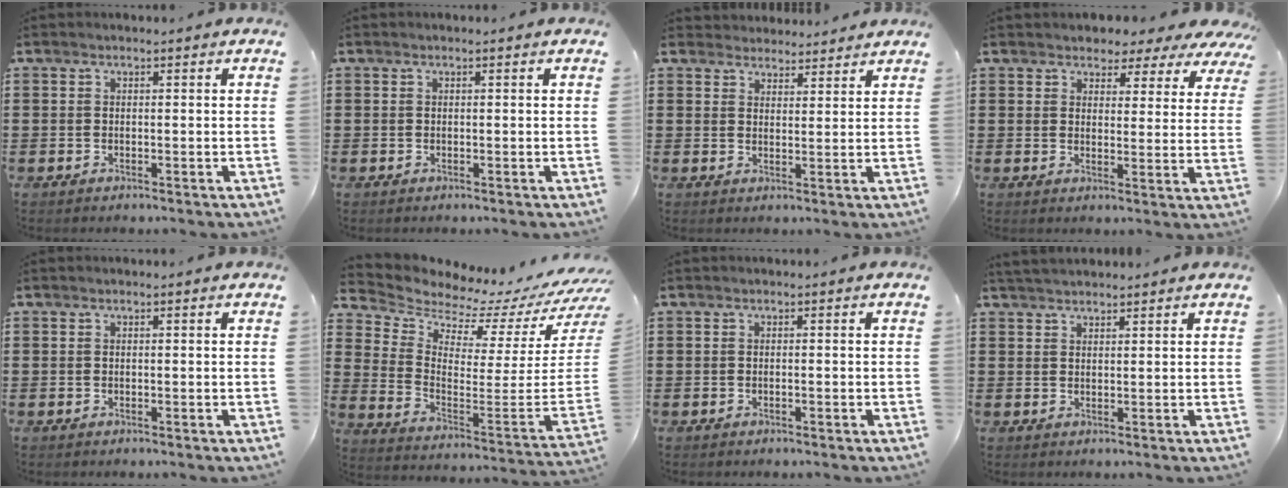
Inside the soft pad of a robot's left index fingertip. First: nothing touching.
{"total": 0.0}
{"total": 3.2, "force": [3.1, 0.7, -0.3], "torque": [-0.005, -0.005, 0.059]}
{"total": 3.6, "force": [3.2, 1.6, 0.6], "torque": [-0.024, -0.014, 0.052]}
{"total": 0.0}
{"total": 3.0, "force": [3.0, 0.3, 0.5], "torque": [-0.028, -0.066, 0.041]}
{"total": 0.0}
{"total": 2.1, "force": [2.0, 0.5, 0.1], "torque": [-0.007, 0.001, 0.041]}